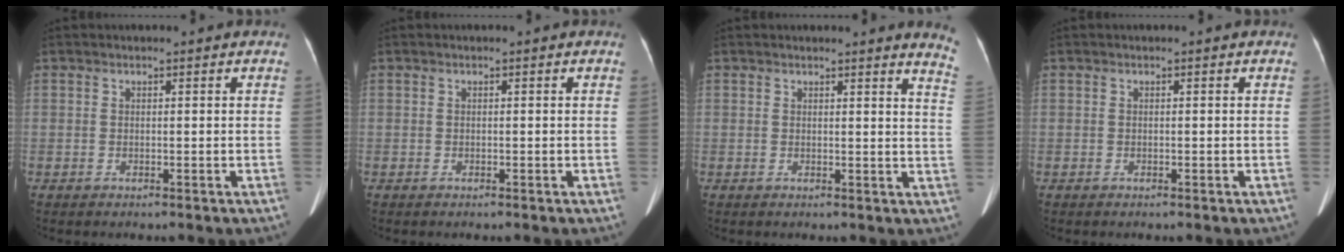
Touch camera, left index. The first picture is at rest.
{"total": 0.0}
{"total": 6.4, "force": [6.1, -0.4, 2.0], "torque": [-0.018, -0.049, 0.035]}
{"total": 0.0}